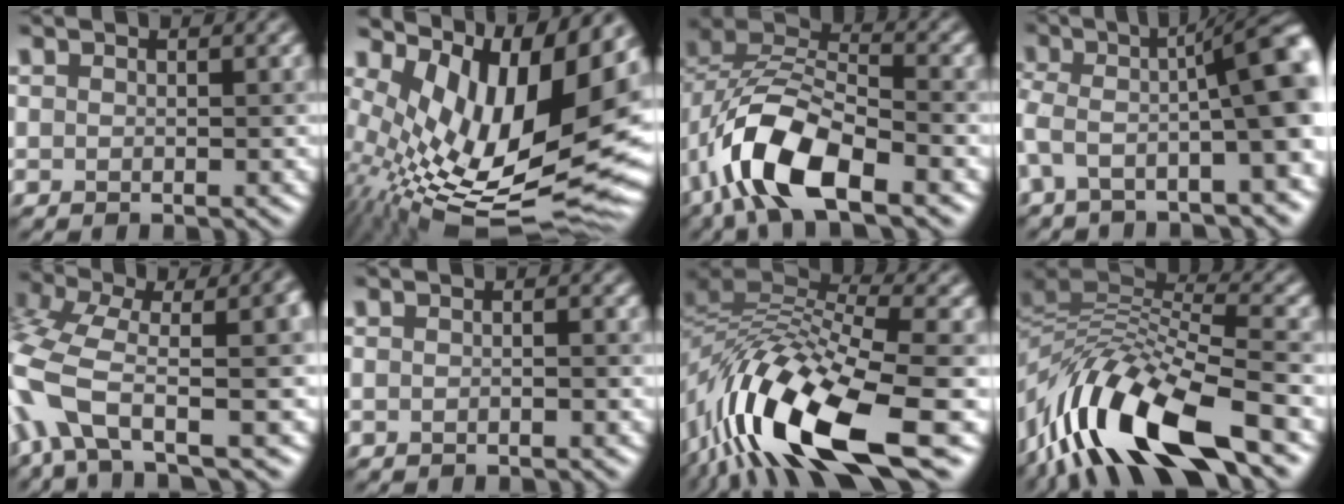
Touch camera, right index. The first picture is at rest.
{"total": 16.4, "force": [3.9, 7.7, 13.9], "torque": [-0.238, 0.001, 0.074]}
{"total": 9.6, "force": [-4.7, 4.3, 7.1], "torque": [-0.136, 0.010, -0.095]}
{"total": 10.2, "force": [-1.2, 2.4, 9.8], "torque": [-0.146, 0.024, -0.030]}
{"total": 11.7, "force": [-2.1, 4.7, 10.5], "torque": [-0.221, 0.000, -0.042]}
{"total": 0.8, "force": [-0.5, 0.1, 0.6], "torque": [-0.012, -0.001, -0.011]}
{"total": 15.0, "force": [-6.6, 5.1, 12.5], "torque": [-0.249, 0.005, -0.118]}
{"total": 12.8, "force": [-6.7, 3.9, 10.2], "torque": [-0.188, 0.018, -0.123]}